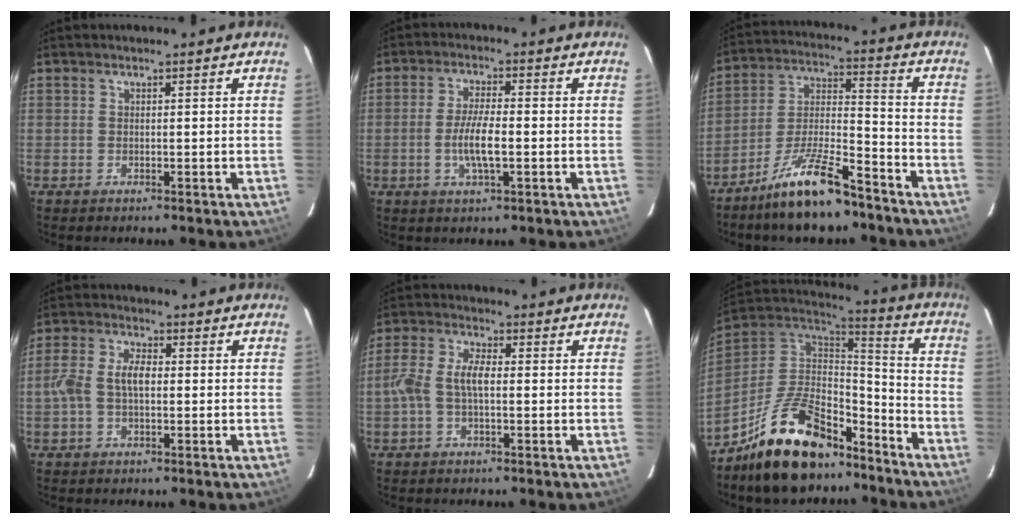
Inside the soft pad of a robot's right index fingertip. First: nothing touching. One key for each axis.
{"total": 6.3, "fx": -1.5, "fy": 1.3, "fz": 6.0, "tx": -0.118, "ty": -0.004, "tz": -0.028}
{"total": 14.1, "fx": -10.7, "fy": 3.0, "fz": 8.7, "tx": -0.170, "ty": 0.007, "tz": -0.189}
{"total": 6.2, "fx": -0.3, "fy": 3.4, "fz": 5.2, "tx": -0.108, "ty": 0.013, "tz": -0.008}
{"total": 6.2, "fx": -0.5, "fy": 2.6, "fz": 5.6, "tx": -0.120, "ty": 0.014, "tz": -0.014}
{"total": 22.4, "fx": -15.5, "fy": 9.9, "fz": 12.8, "tx": -0.252, "ty": 0.015, "tz": -0.245}